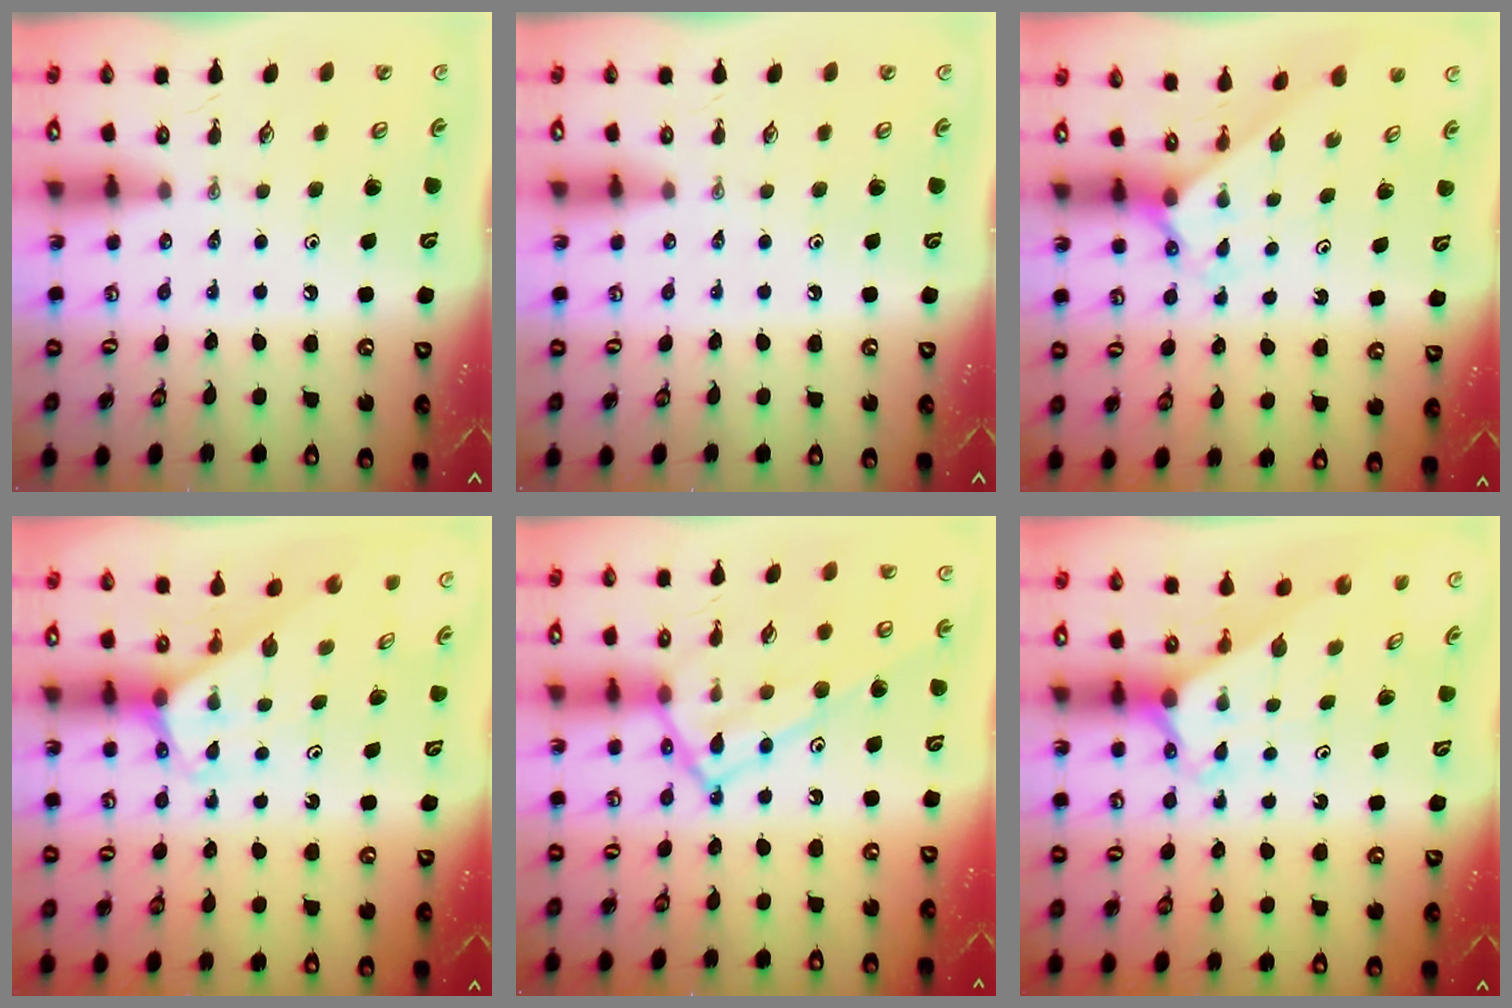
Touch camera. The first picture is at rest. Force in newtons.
{"total": 0.0}
{"total": 2.4, "press": 2.4, "slide": 0.1}
{"total": 2.4, "press": 2.4, "slide": 0.2}
{"total": 15.8, "press": 15.7, "slide": 0.7}
{"total": 2.4, "press": 2.4, "slide": 0.2}